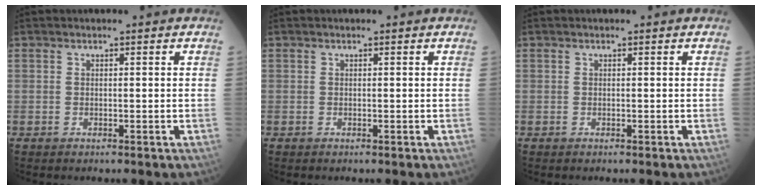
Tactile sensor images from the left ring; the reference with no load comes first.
{"total": 0.0}
{"total": 0.0}